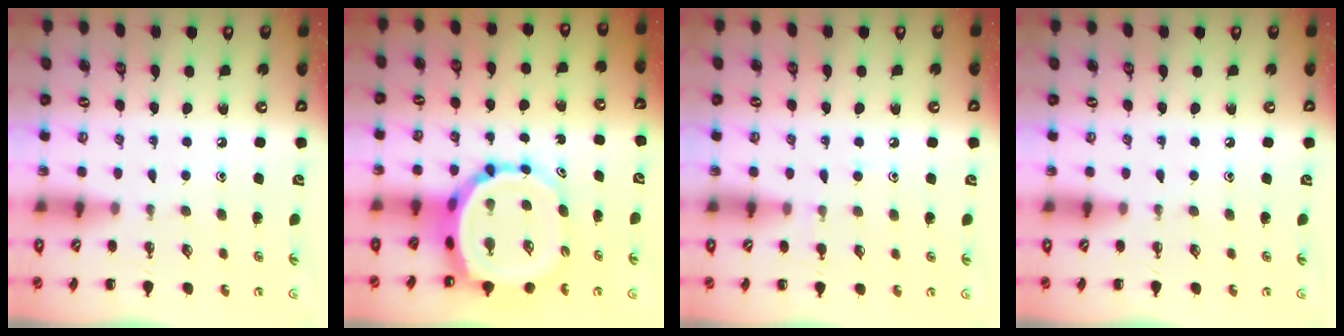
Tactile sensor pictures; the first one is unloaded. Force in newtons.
{"total": 9.2, "press": 8.7, "slide": 3.0}
{"total": 4.7, "press": 4.4, "slide": 1.8}
{"total": 0.0}